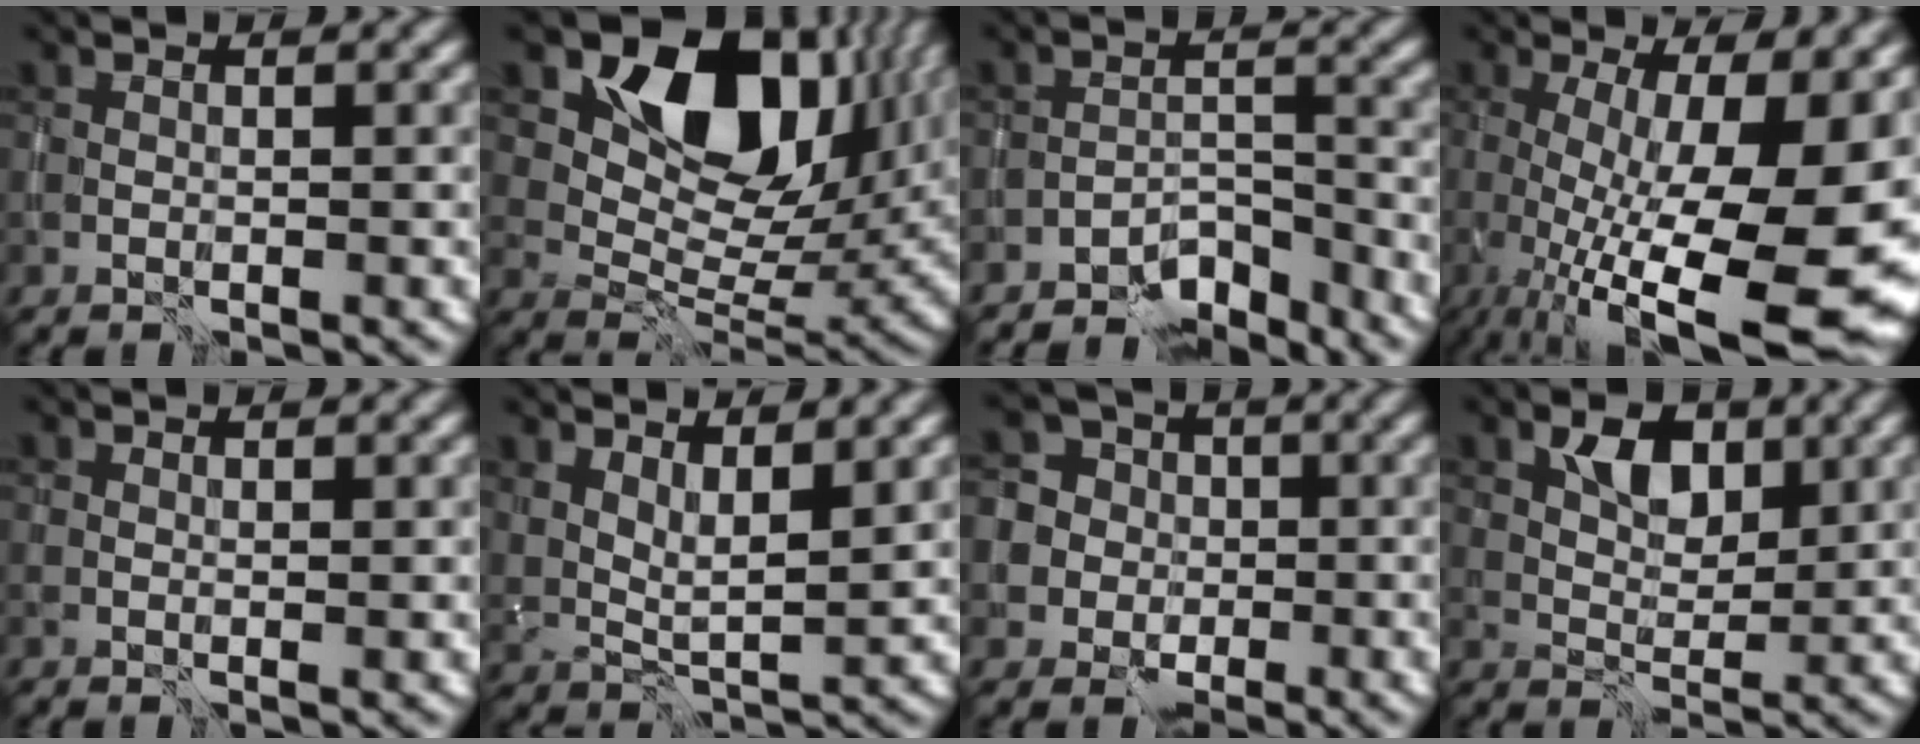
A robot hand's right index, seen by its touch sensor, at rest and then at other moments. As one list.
[{"total": 13.1, "force": [5.5, 8.4, 8.4], "torque": [-0.109, -0.005, 0.104]}, {"total": 4.3, "force": [-4.1, 1.0, 0.8], "torque": [-0.002, 0.007, -0.077]}, {"total": 17.4, "force": [-3.5, 5.9, 15.9], "torque": [-0.216, -0.030, -0.033]}, {"total": 0.6, "force": [0.3, 0.0, 0.5], "torque": [-0.005, -0.001, 0.007]}, {"total": 4.0, "force": [2.5, 1.5, 2.8], "torque": [-0.052, -0.009, 0.050]}, {"total": 7.7, "force": [0.0, 7.5, 1.7], "torque": [-0.043, 0.023, -0.021]}, {"total": 3.7, "force": [1.8, 2.2, 2.3], "torque": [-0.035, 0.001, 0.030]}]